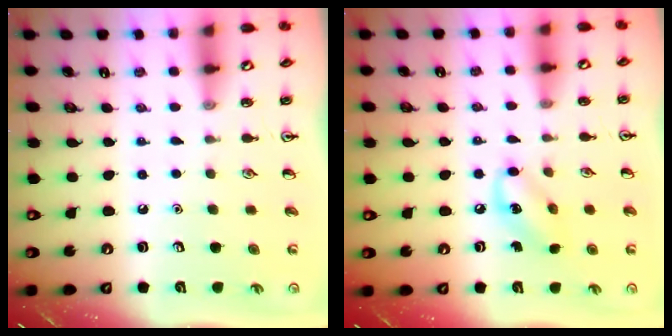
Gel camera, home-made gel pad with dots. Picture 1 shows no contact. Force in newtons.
{"total": 6.8, "press": 6.8, "slide": 0.7}